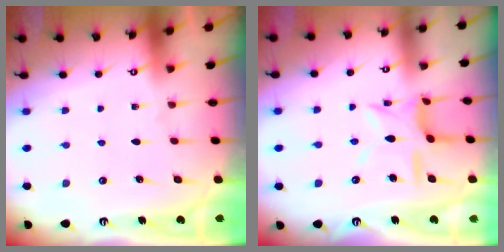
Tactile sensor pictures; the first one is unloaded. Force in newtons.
{"total": 11.2, "press": 11.1, "slide": 0.8}